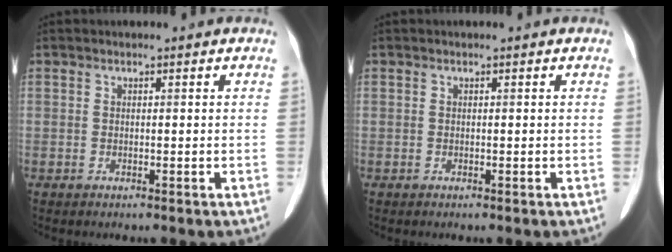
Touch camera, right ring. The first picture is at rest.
{"total": 0.0}